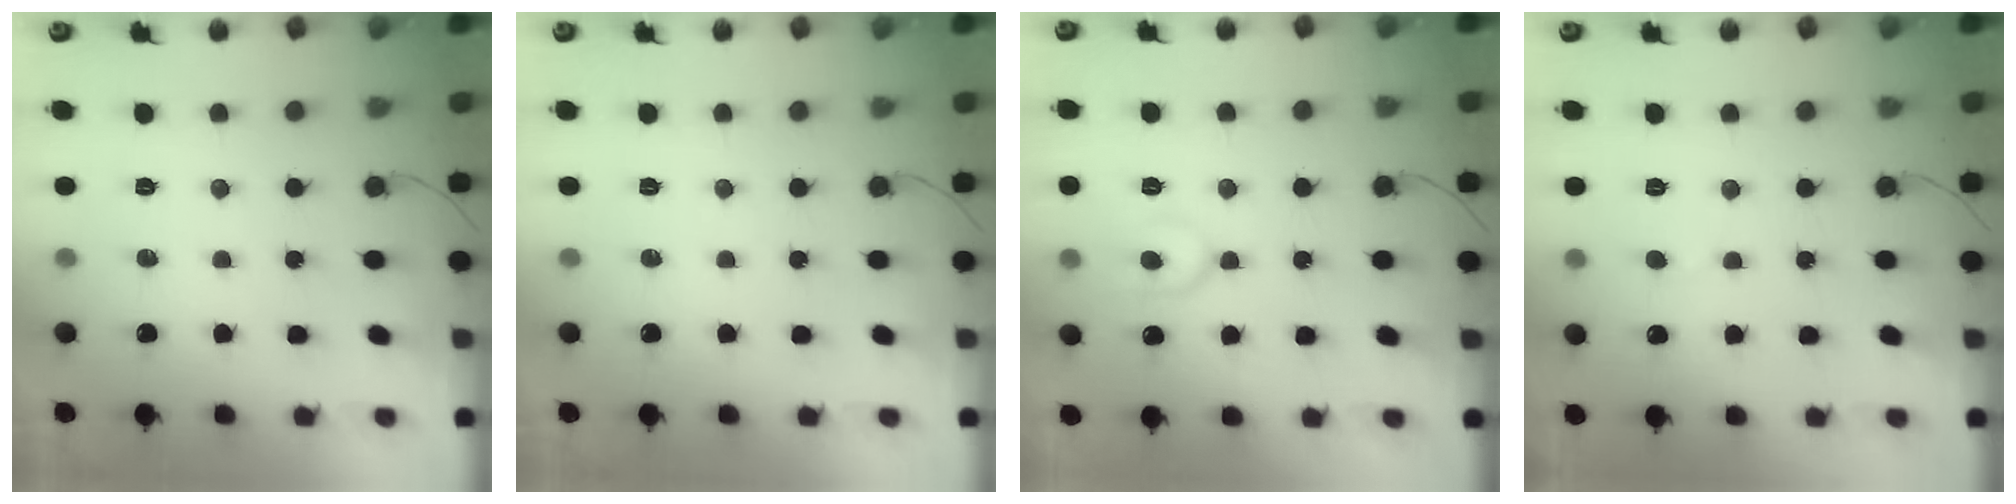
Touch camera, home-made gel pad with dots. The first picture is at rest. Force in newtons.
{"total": 0.0}
{"total": 9.3, "press": 9.3, "slide": 0.8}
{"total": 3.3, "press": 3.3, "slide": 0.3}